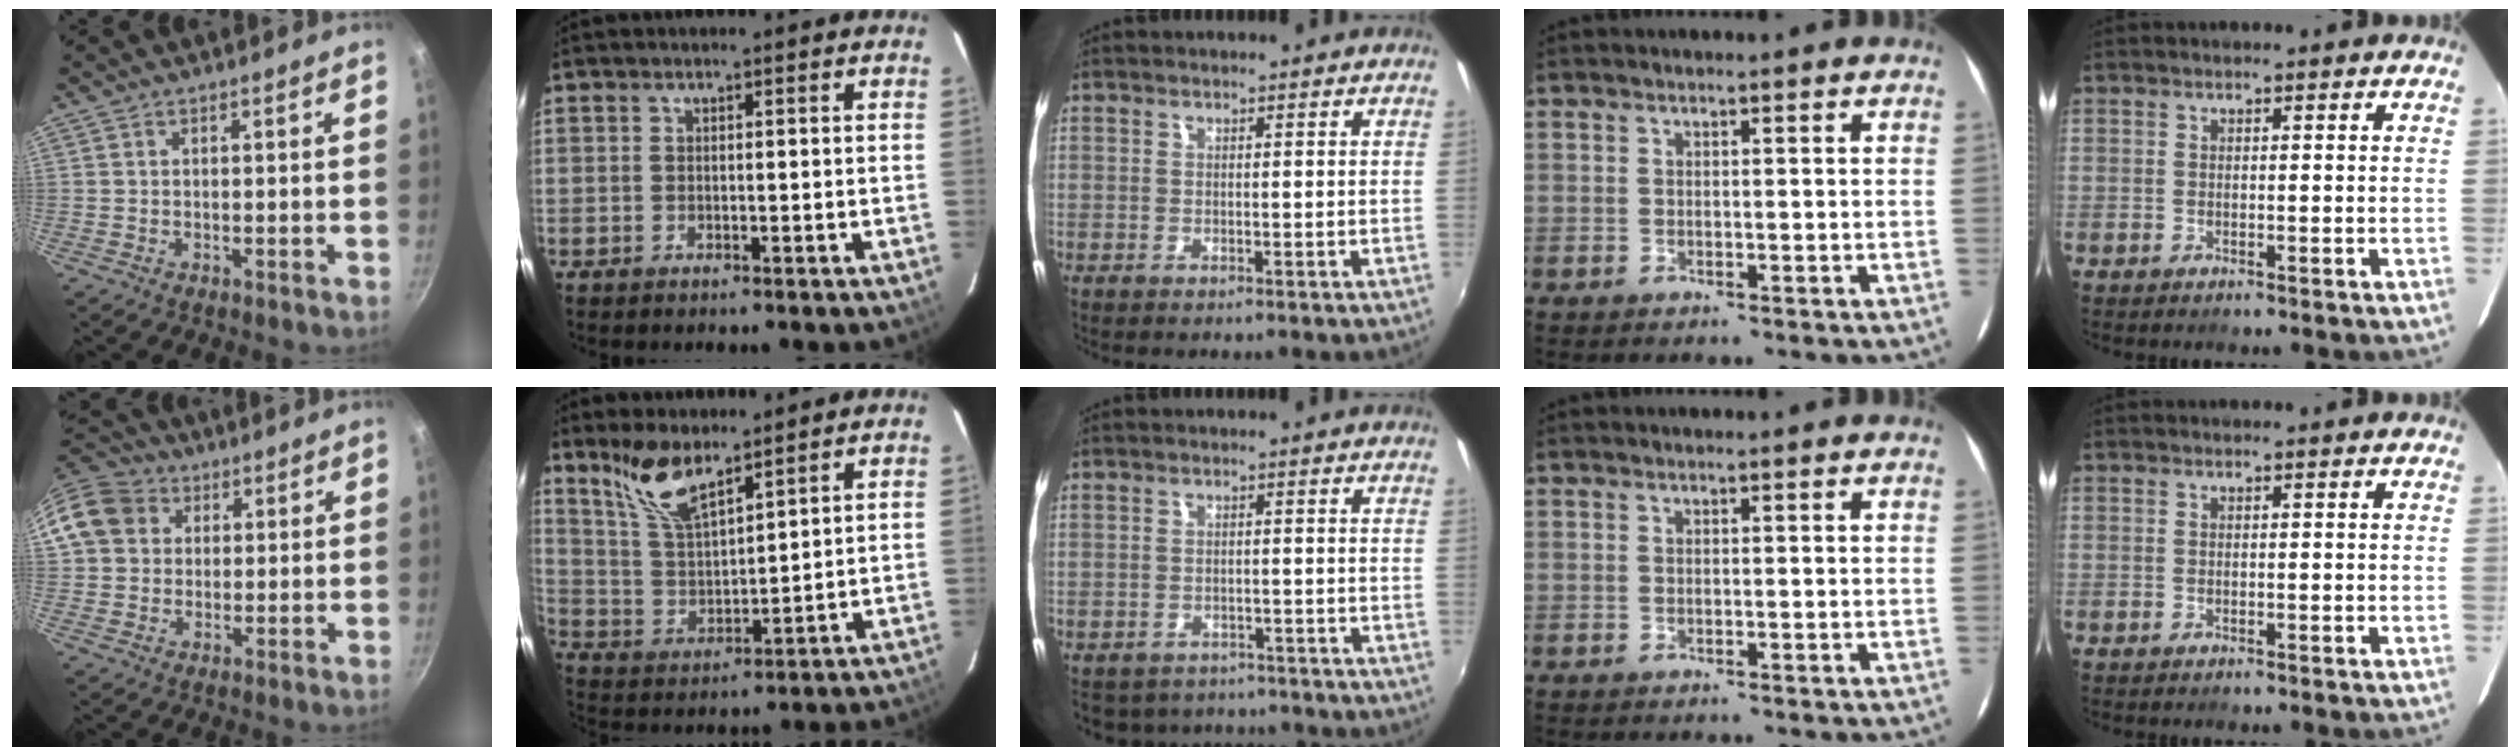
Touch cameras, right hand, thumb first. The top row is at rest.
{"thumb": {"total": 11.4, "force": [2.8, 10.0, 4.9], "torque": [-0.078, 0.023, 0.038]}, "index": {"total": 9.7, "force": [7.3, 2.9, 5.7], "torque": [-0.112, 0.005, 0.154]}, "middle": {"total": 7.9, "force": [-6.7, 3.6, 1.9], "torque": [-0.047, -0.007, -0.088]}}